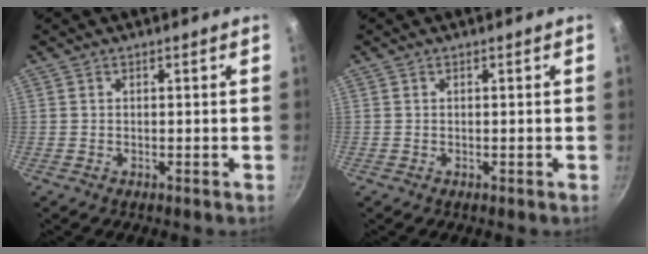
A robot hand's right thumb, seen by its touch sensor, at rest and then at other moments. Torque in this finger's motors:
{"motor_torque": [-0.16, -0.35, 0.34, -0.26, 0.01]}